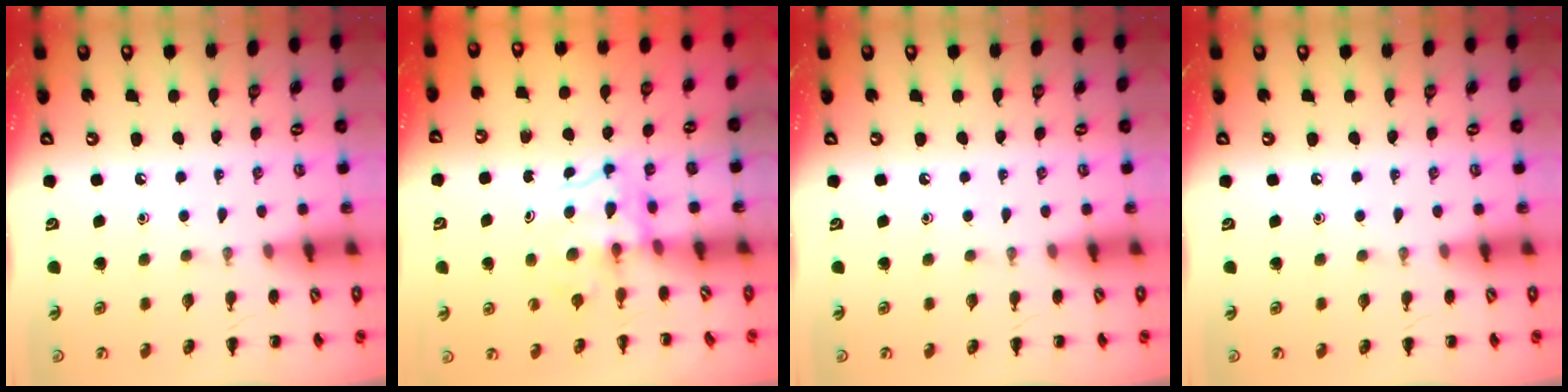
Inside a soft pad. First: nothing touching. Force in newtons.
{"total": 3.7, "press": 3.7, "slide": 0.5}
{"total": 0.0}
{"total": 0.0}